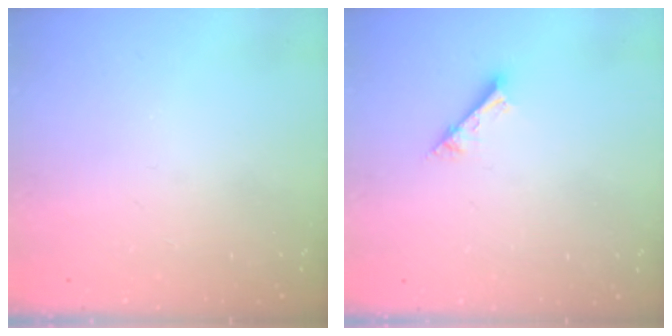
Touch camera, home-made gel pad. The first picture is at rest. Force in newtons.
{"total": 2.6, "press": 2.6, "slide": 0.2}